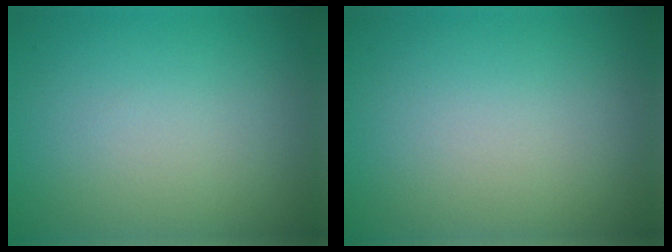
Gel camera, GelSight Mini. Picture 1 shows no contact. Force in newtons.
{"total": 0.0}